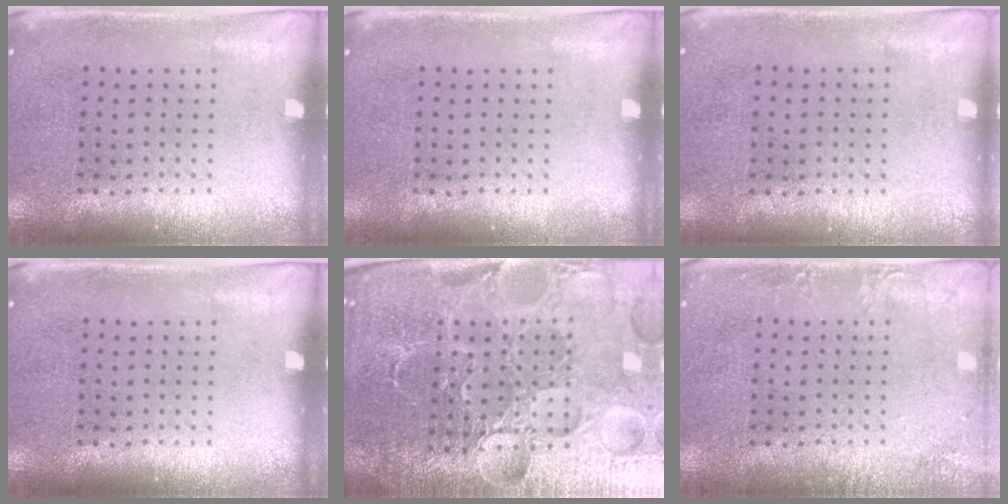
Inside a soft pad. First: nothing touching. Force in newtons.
{"total": 0.0}
{"total": 0.0}
{"total": 0.0}
{"total": 6.8, "press": 6.0, "slide": 3.2}
{"total": 1.7, "press": 1.7, "slide": 0.3}